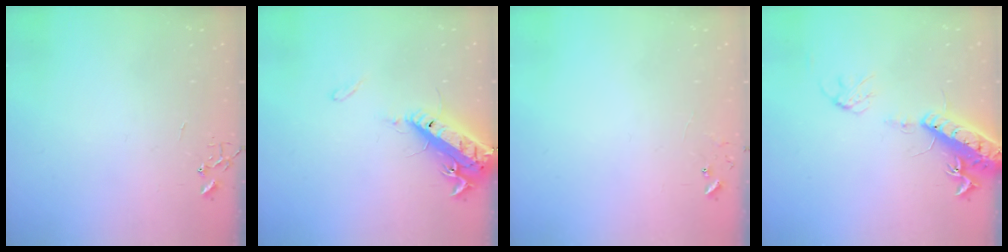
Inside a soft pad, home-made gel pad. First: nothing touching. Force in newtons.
{"total": 16.2, "press": 15.7, "slide": 3.6}
{"total": 5.8, "press": 5.8, "slide": 0.5}
{"total": 16.2, "press": 15.7, "slide": 3.7}